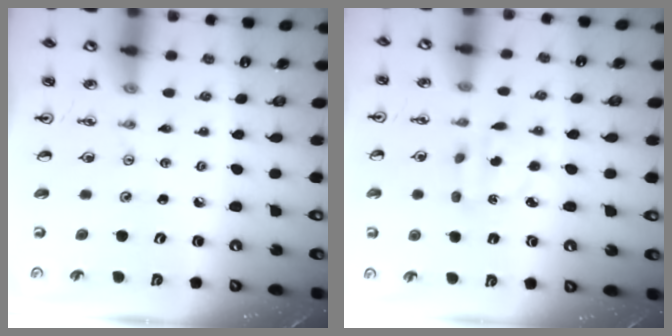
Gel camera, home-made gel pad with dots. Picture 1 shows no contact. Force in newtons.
{"total": 2.3, "press": 2.2, "slide": 0.6}